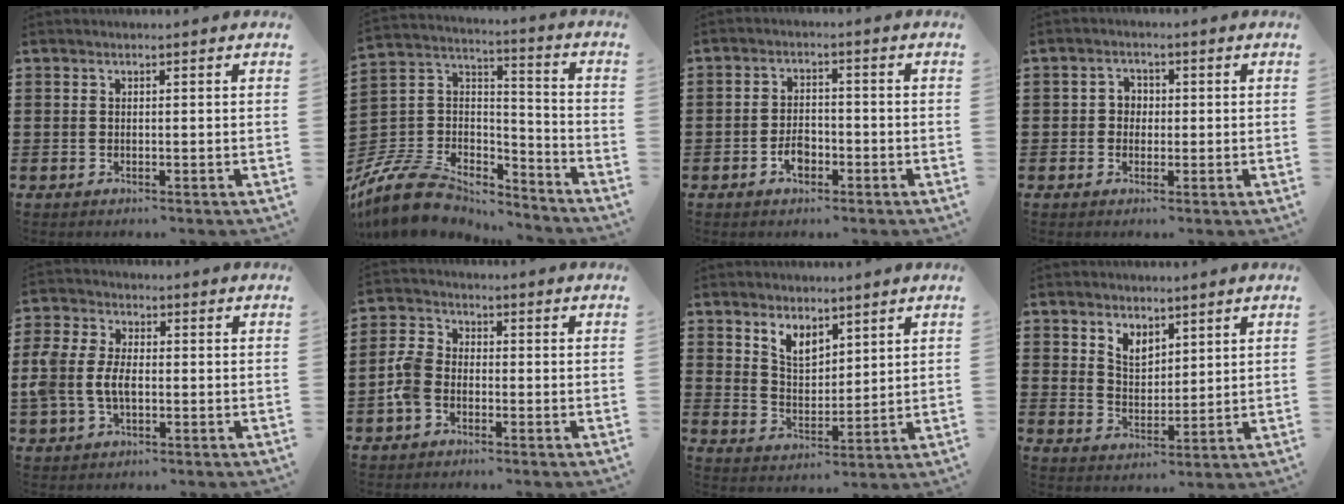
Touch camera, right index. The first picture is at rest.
{"total": 10.9, "force": [-9.1, 4.5, 3.8], "torque": [-0.107, 0.014, -0.184]}
{"total": 3.3, "force": [-1.8, 1.8, 2.2], "torque": [-0.046, -0.001, -0.035]}
{"total": 2.1, "force": [-0.4, 1.9, 0.8], "torque": [-0.023, 0.008, -0.011]}
{"total": 5.9, "force": [-1.0, 3.7, 4.5], "torque": [-0.118, -0.003, -0.027]}
{"total": 4.9, "force": [-2.1, 3.3, 3.0], "torque": [-0.090, 0.002, -0.049]}
{"total": 5.0, "force": [3.9, 2.5, 1.9], "torque": [-0.051, -0.002, 0.073]}
{"total": 4.0, "force": [3.1, 2.3, 1.0], "torque": [-0.029, 0.004, 0.059]}